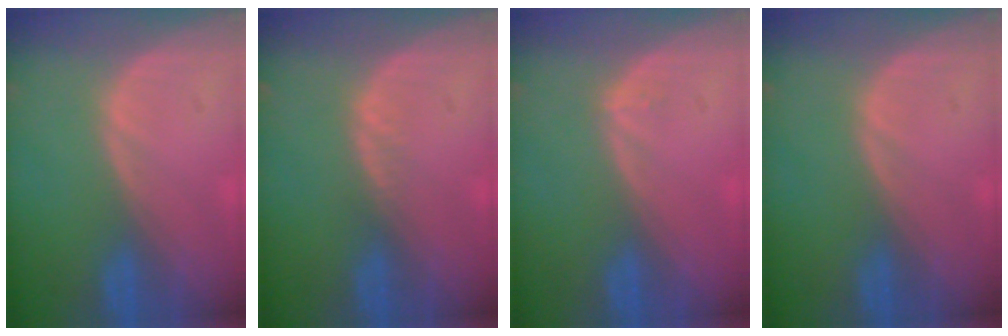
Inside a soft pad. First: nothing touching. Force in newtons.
{"total": 0.9, "press": 0.9, "slide": 0.2}
{"total": 0.6, "press": 0.4, "slide": 0.5}
{"total": 0.0}